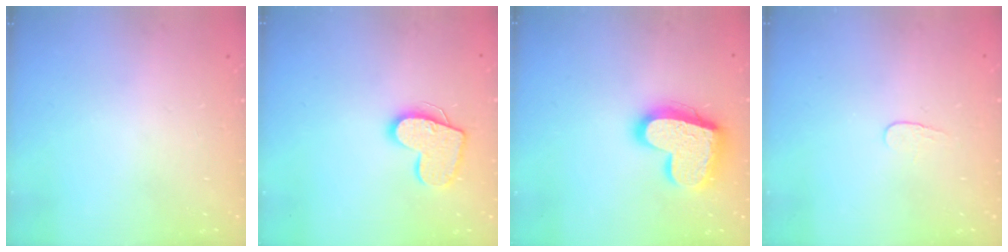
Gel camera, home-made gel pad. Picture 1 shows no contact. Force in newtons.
{"total": 13.9, "press": 13.8, "slide": 1.1}
{"total": 18.2, "press": 18.2, "slide": 1.6}
{"total": 3.5, "press": 3.4, "slide": 0.4}